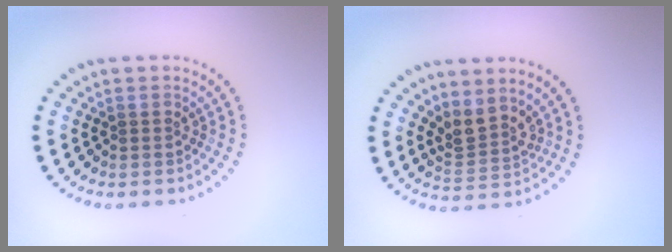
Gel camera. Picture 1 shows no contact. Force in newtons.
{"total": 2.6, "press": 1.7, "slide": 2.0}